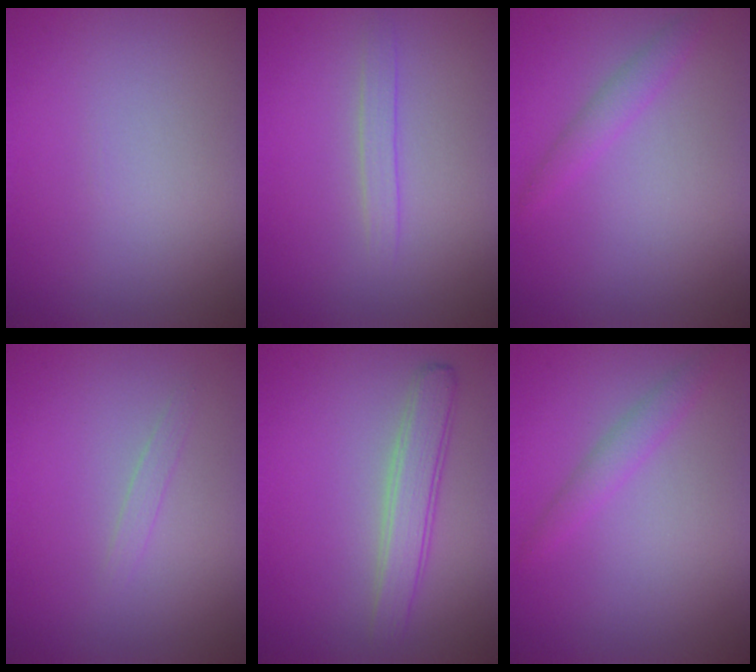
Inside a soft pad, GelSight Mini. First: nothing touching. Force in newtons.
{"total": 1.3, "press": 1.3, "slide": 0.1}
{"total": 1.6, "press": 1.6, "slide": 0.0}
{"total": 0.8, "press": 0.8, "slide": 0.1}
{"total": 3.0, "press": 3.0, "slide": 0.1}
{"total": 1.7, "press": 1.7, "slide": 0.1}